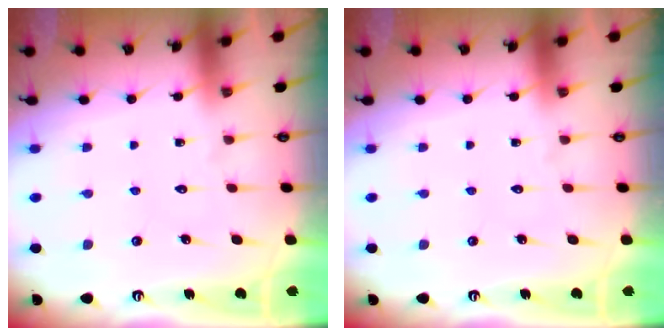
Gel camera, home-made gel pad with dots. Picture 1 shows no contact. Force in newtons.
{"total": 0.0}